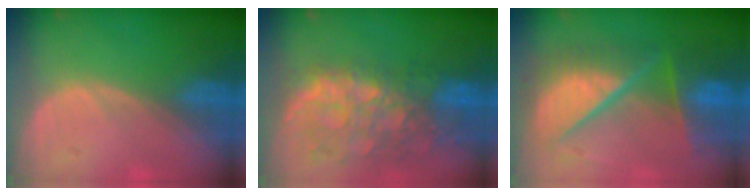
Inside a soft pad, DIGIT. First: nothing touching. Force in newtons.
{"total": 11.1, "press": 9.6, "slide": 5.6}
{"total": 11.1, "press": 11.0, "slide": 1.3}